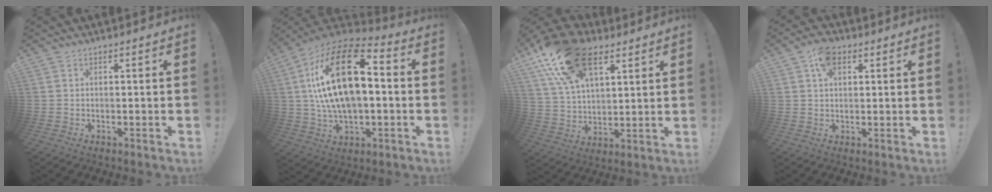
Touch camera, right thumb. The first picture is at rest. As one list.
[{"total": 23.6, "force": [3.6, 12.4, 19.8], "torque": [-0.368, -0.004, 0.061]}, {"total": 20.1, "force": [10.9, 11.6, 12.3], "torque": [-0.229, -0.045, 0.197]}, {"total": 6.8, "force": [2.8, 4.2, 4.6], "torque": [-0.072, 0.000, 0.052]}]